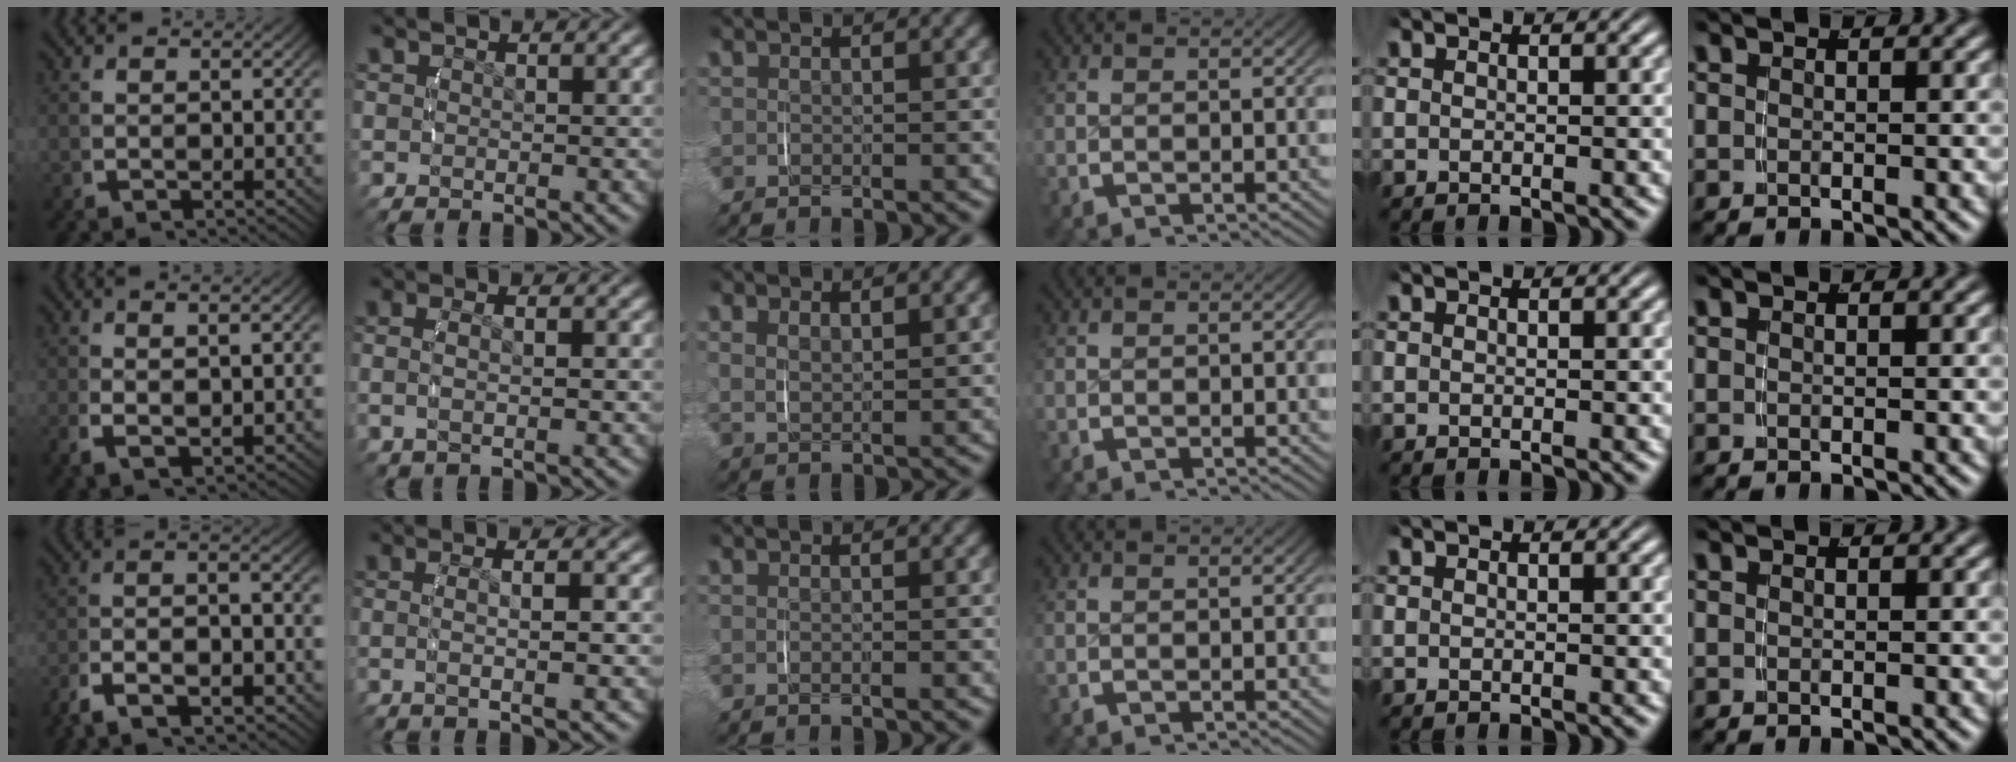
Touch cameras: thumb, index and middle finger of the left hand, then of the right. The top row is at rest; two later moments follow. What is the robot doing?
{"motion": "lift_and_place", "object": "scarf"}